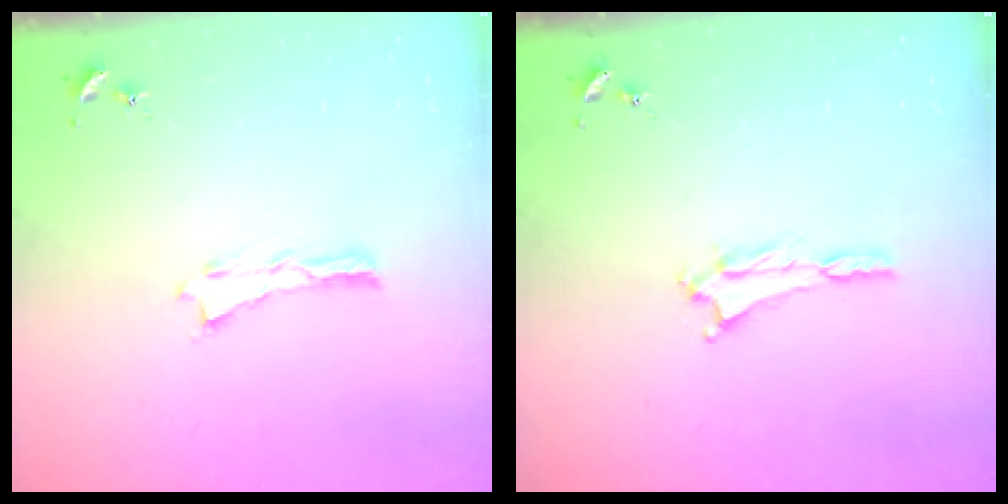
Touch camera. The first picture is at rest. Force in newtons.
{"total": 1.2, "press": 1.2, "slide": 0.2}